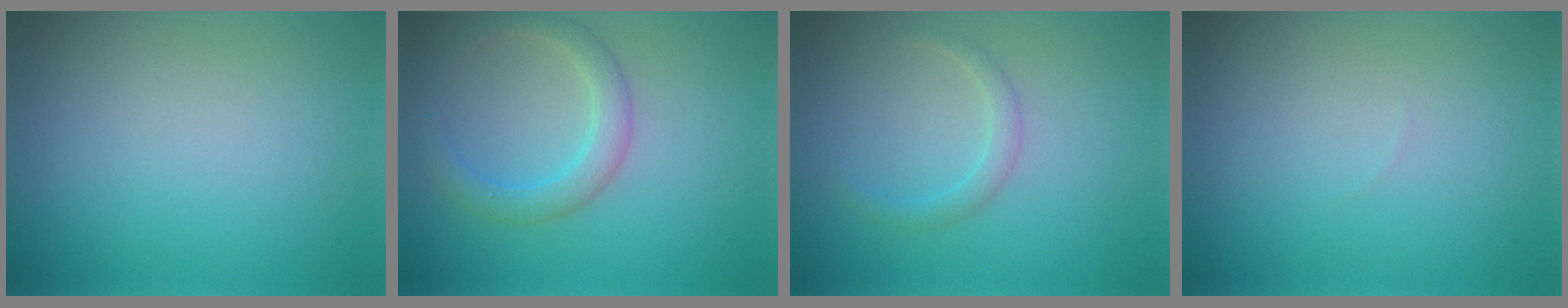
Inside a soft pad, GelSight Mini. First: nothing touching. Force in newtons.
{"total": 2.8, "press": 2.8, "slide": 0.1}
{"total": 1.4, "press": 1.4, "slide": 0.0}
{"total": 0.0}